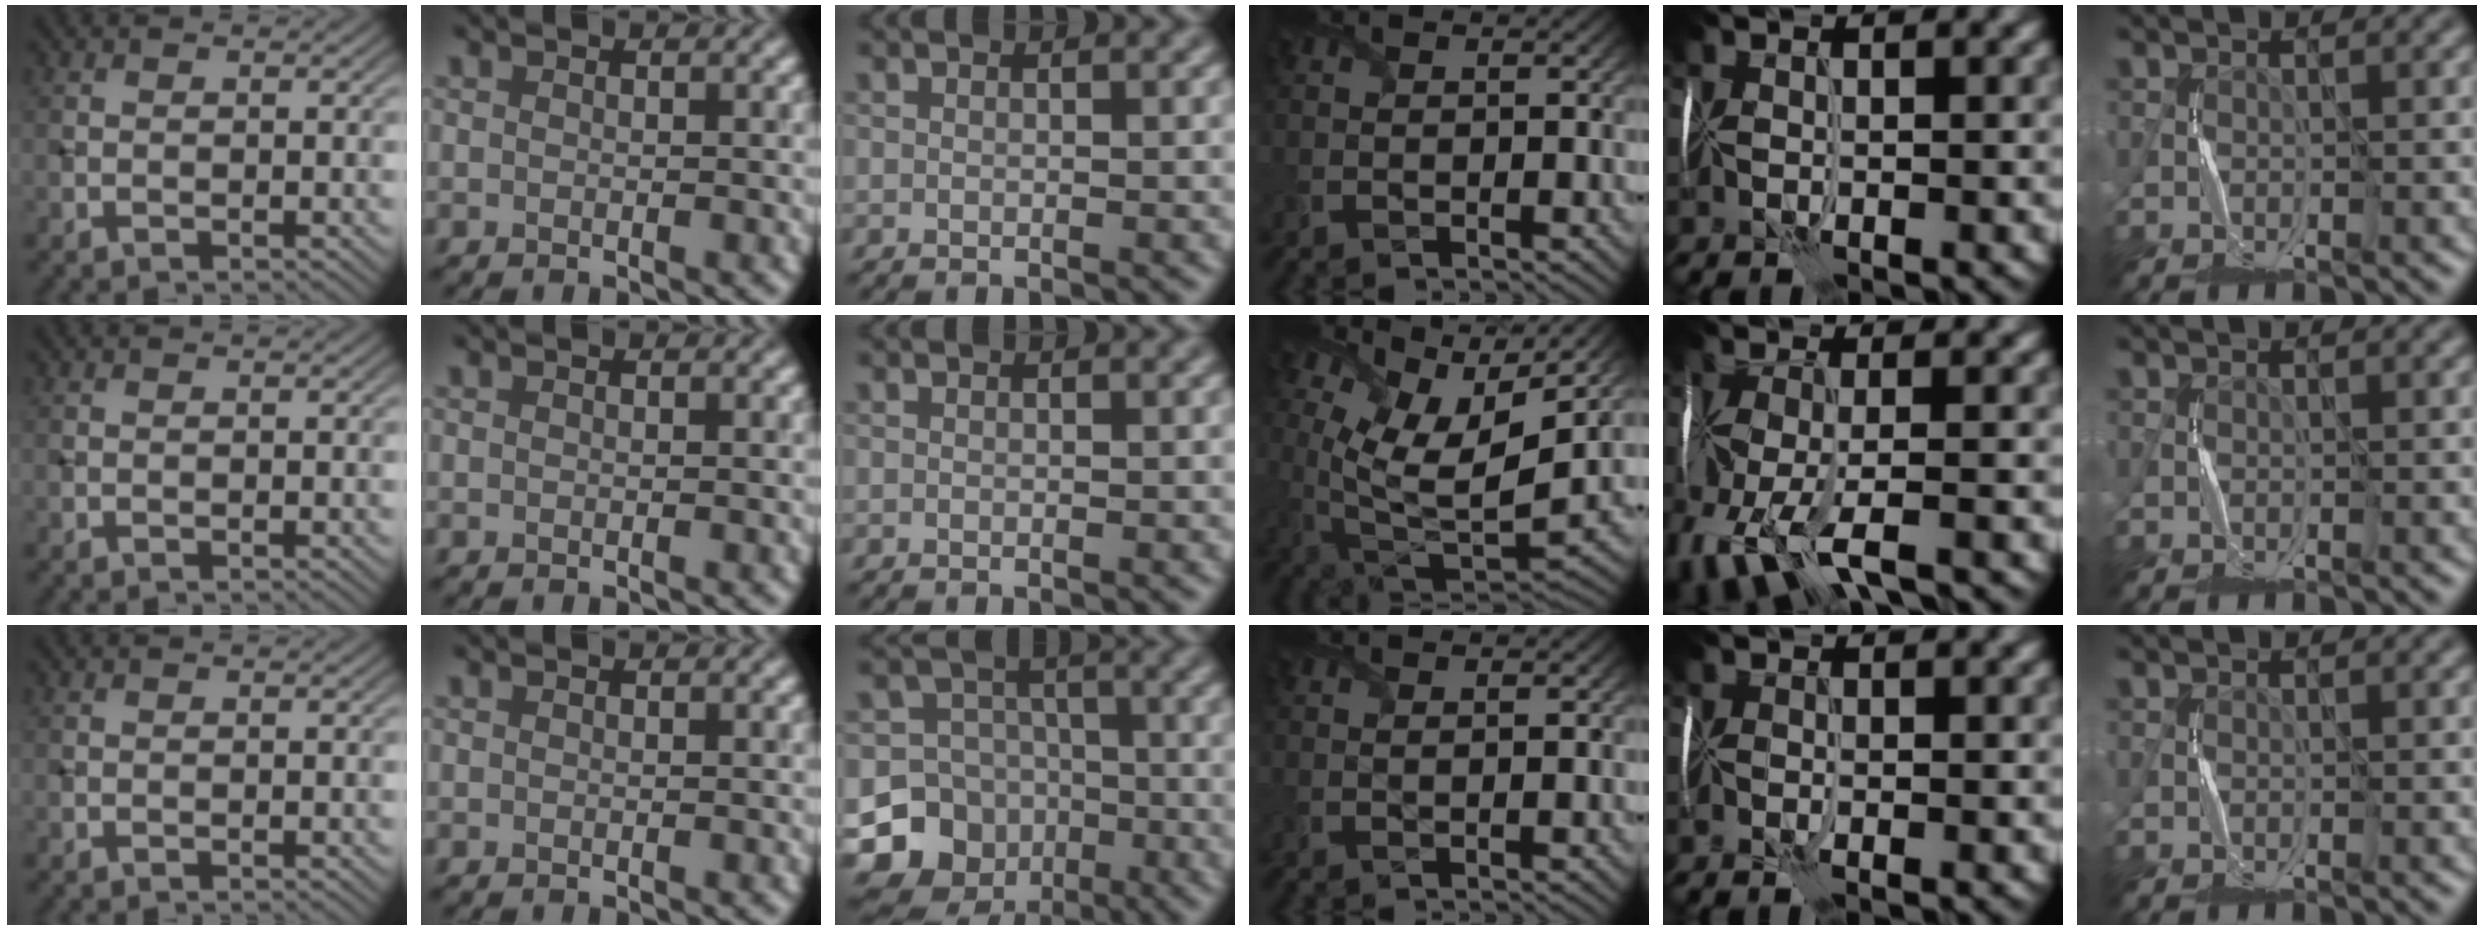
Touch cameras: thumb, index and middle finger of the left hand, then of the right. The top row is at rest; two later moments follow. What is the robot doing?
{"motion": "fold", "object": "map"}